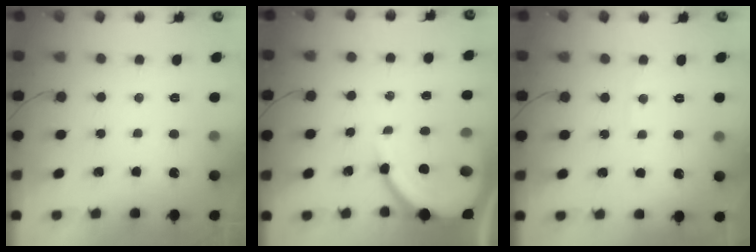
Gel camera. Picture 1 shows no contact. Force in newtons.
{"total": 11.3, "press": 11.2, "slide": 0.8}
{"total": 2.8, "press": 2.7, "slide": 0.4}